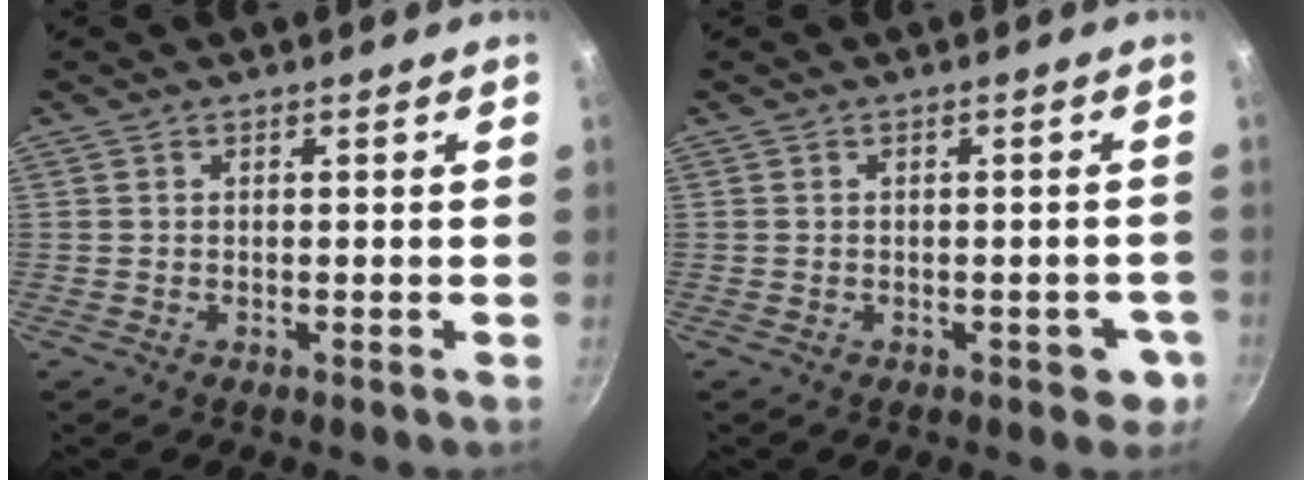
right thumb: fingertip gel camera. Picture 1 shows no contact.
{"total": 3.5, "force": [-1.3, 2.3, 2.3], "torque": [-0.005, 0.014, -0.009]}